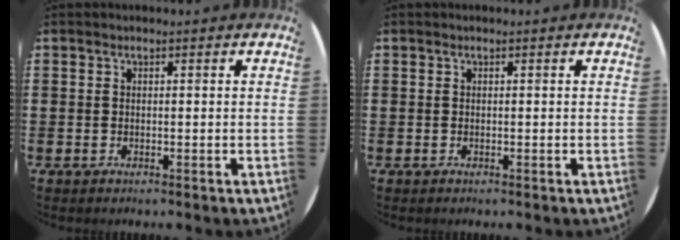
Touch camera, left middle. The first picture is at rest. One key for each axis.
{"total": 0.0}